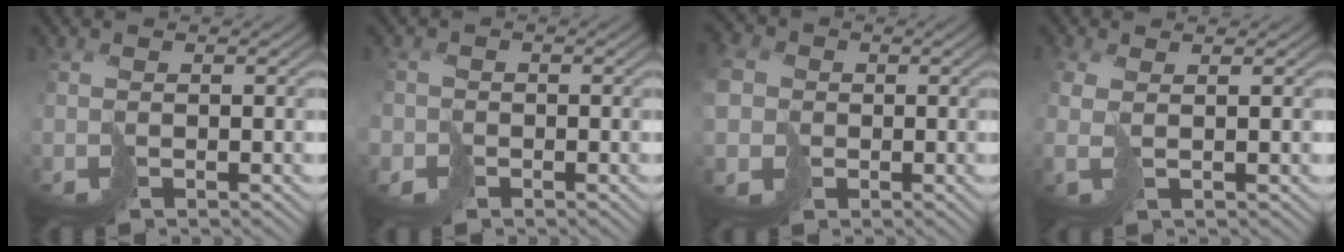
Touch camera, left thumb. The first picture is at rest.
{"total": 1.8, "force": [-1.2, 1.3, -0.4], "torque": [0.010, -0.006, -0.026]}
{"total": 5.6, "force": [-0.5, 5.2, 2.0], "torque": [-0.079, -0.008, -0.012]}
{"total": 2.4, "force": [0.4, 1.1, 2.1], "torque": [-0.059, -0.001, 0.010]}